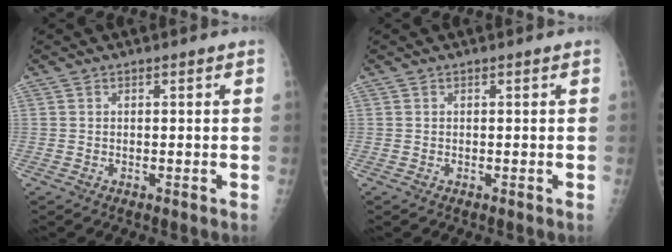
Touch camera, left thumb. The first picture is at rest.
{"total": 0.0}